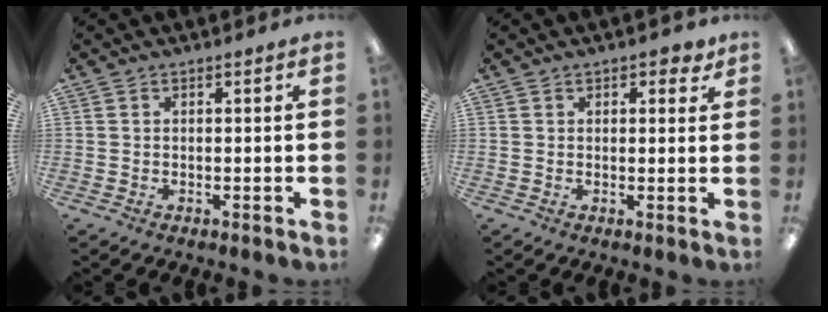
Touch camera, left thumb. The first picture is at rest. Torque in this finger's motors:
{"motor_torque": [0.00, 0.05, -0.36, 0.25, -0.06]}